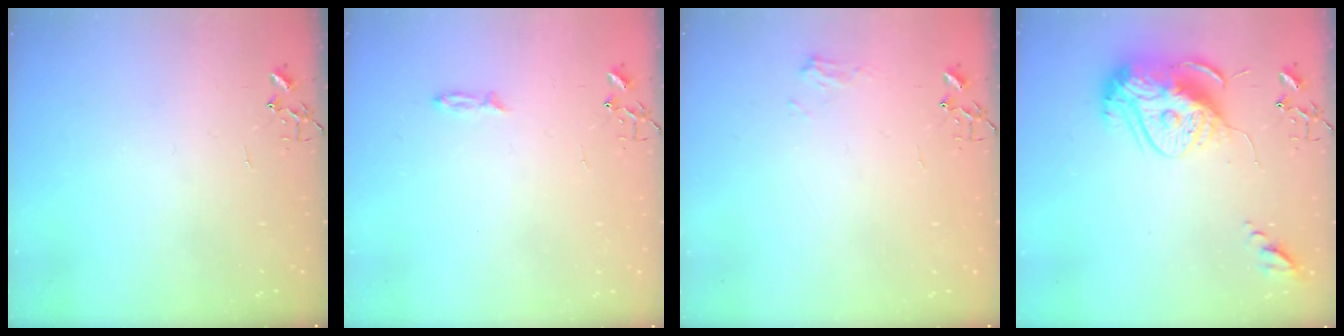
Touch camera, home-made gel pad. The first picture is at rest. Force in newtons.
{"total": 3.2, "press": 3.2, "slide": 0.4}
{"total": 6.4, "press": 6.4, "slide": 0.2}
{"total": 17.1, "press": 17.1, "slide": 1.7}